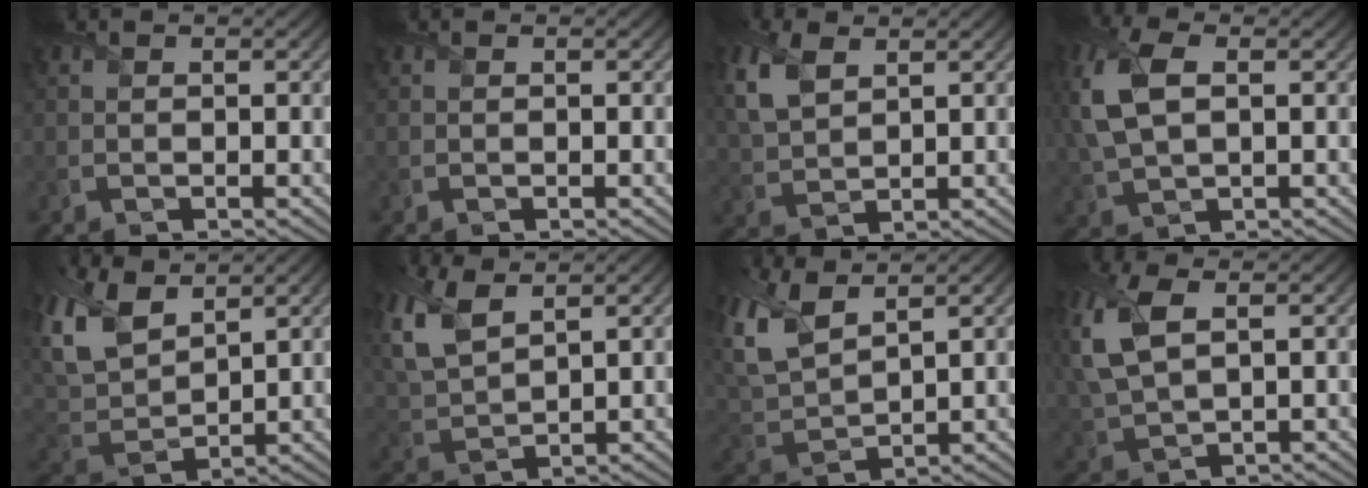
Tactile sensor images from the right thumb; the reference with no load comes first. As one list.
[{"total": 0.0}, {"total": 6.9, "force": [3.2, 3.8, 4.8], "torque": [-0.142, 0.014, 0.066]}, {"total": 9.2, "force": [1.7, 5.3, 7.3], "torque": [-0.219, 0.009, 0.030]}, {"total": 10.7, "force": [6.3, 5.5, 6.7], "torque": [-0.194, 0.023, 0.127]}, {"total": 8.9, "force": [4.7, 4.1, 6.3], "torque": [-0.179, 0.013, 0.098]}, {"total": 9.1, "force": [5.5, 4.1, 6.0], "torque": [-0.170, 0.015, 0.111]}, {"total": 9.4, "force": [2.5, 4.9, 7.6], "torque": [-0.227, 0.011, 0.048]}]